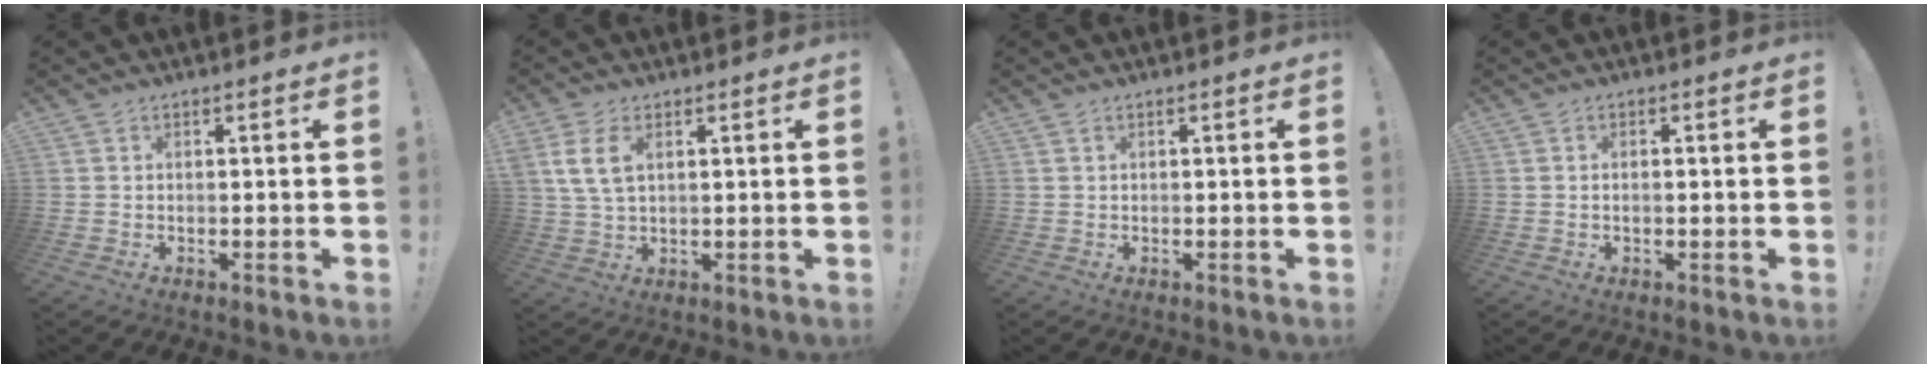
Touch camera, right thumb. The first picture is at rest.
{"total": 8.0, "force": [2.8, 4.5, 6.0], "torque": [-0.114, -0.002, 0.054]}
{"total": 0.5, "force": [0.4, 0.2, 0.2], "torque": [-0.004, 0.000, 0.007]}
{"total": 0.8, "force": [-0.4, 0.4, 0.5], "torque": [-0.016, 0.006, -0.006]}